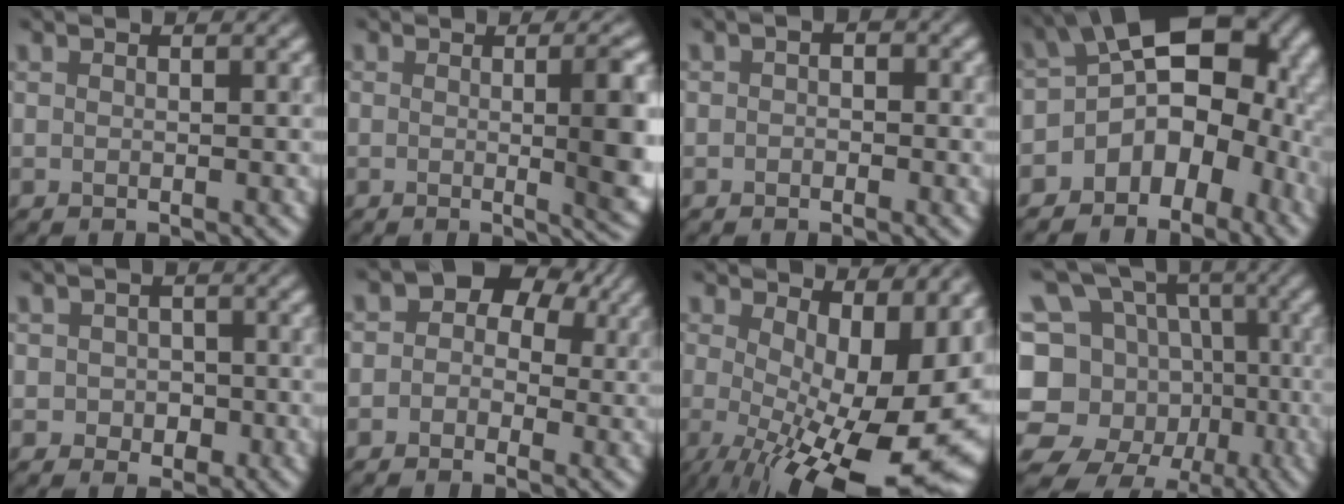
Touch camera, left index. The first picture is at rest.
{"total": 6.4, "force": [-0.1, 1.7, 6.1], "torque": [-0.063, -0.008, 0.007]}
{"total": 0.6, "force": [-0.4, 0.4, 0.3], "torque": [-0.009, -0.003, -0.005]}
{"total": 12.7, "force": [-2.6, 8.4, 9.1], "torque": [-0.107, 0.005, -0.039]}
{"total": 1.7, "force": [-0.4, 1.6, 0.5], "torque": [-0.007, -0.009, -0.005]}
{"total": 5.2, "force": [1.1, 4.1, 2.9], "torque": [-0.007, 0.019, -0.018]}
{"total": 16.4, "force": [-2.2, 7.0, 14.7], "torque": [-0.186, -0.045, 0.007]}
{"total": 15.0, "force": [-4.2, 12.7, 6.7], "torque": [-0.164, 0.003, -0.064]}